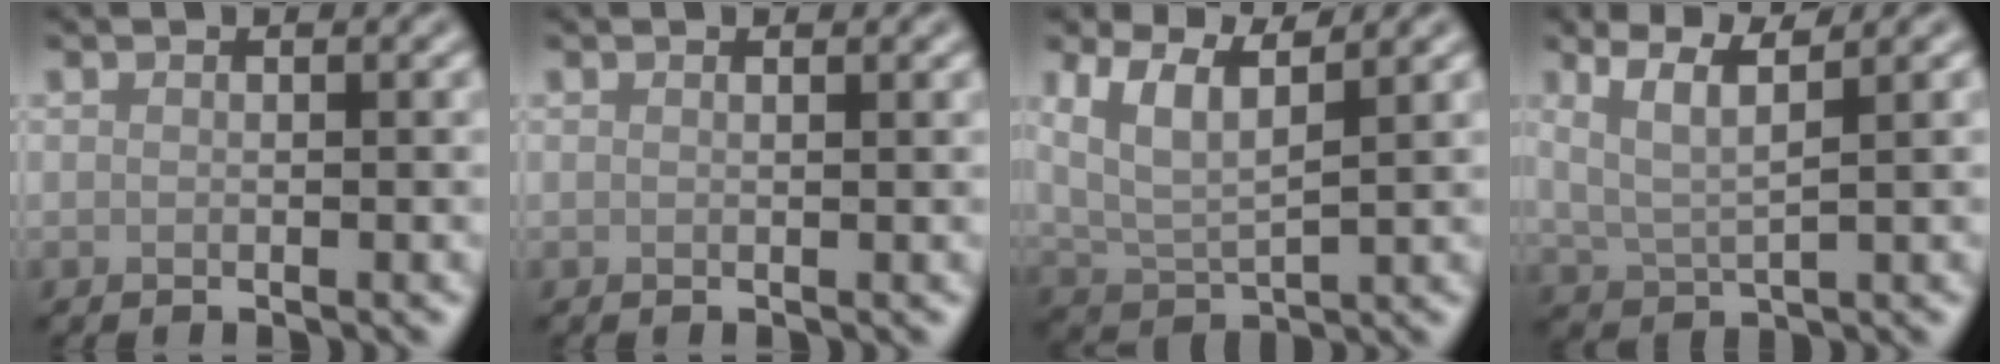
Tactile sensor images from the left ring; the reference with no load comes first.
{"total": 0.5, "force": [0.4, 0.1, 0.3], "torque": [0.000, 0.000, 0.006]}
{"total": 5.9, "force": [3.6, 2.3, 4.1], "torque": [-0.084, 0.008, 0.064]}
{"total": 3.8, "force": [2.1, 1.0, 3.0], "torque": [-0.057, 0.003, 0.041]}